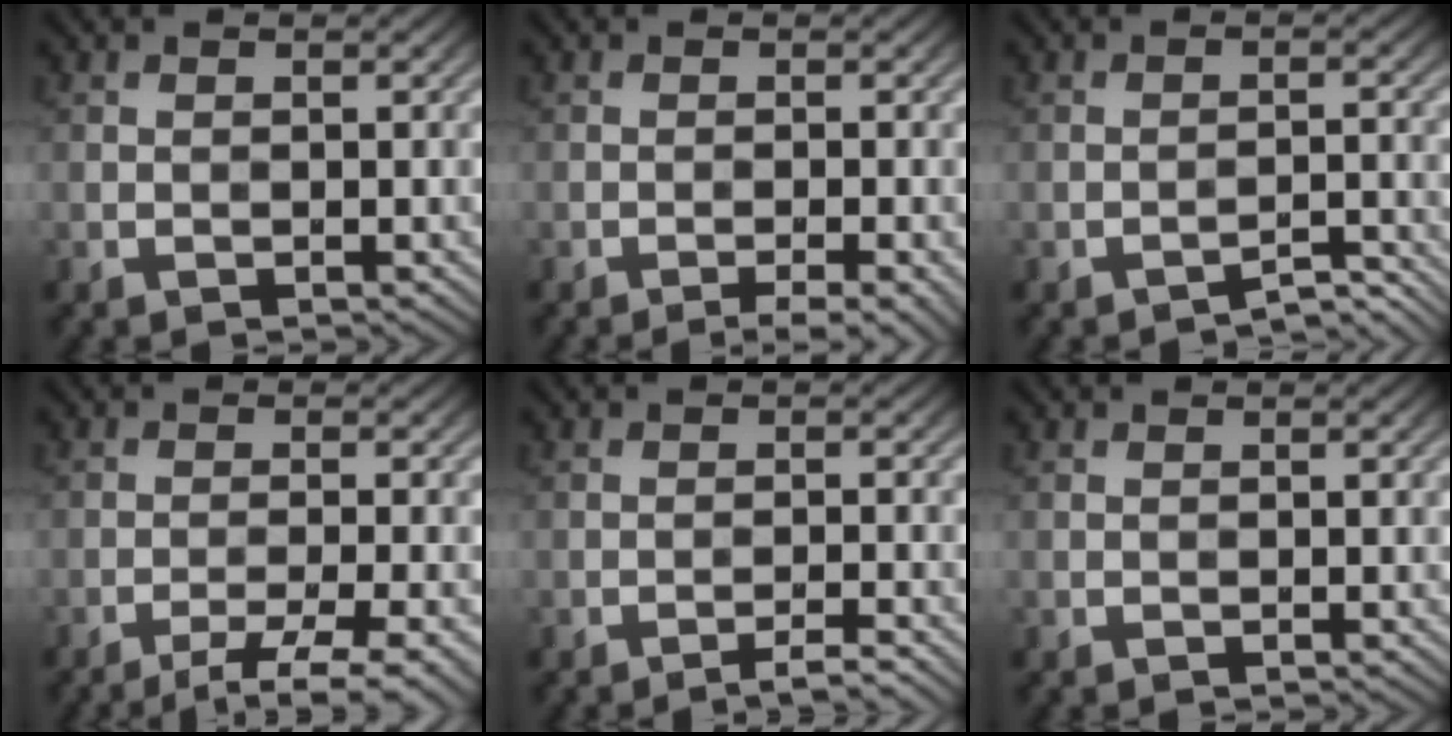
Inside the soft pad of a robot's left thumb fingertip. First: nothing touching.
{"total": 2.8, "force": [-1.8, 0.4, 2.2], "torque": [-0.028, 0.007, -0.029]}
{"total": 2.9, "force": [-2.7, 0.2, 0.8], "torque": [-0.002, 0.014, -0.041]}
{"total": 5.1, "force": [-3.2, 0.8, 3.9], "torque": [-0.063, 0.002, -0.054]}
{"total": 2.2, "force": [-1.7, 0.1, 1.3], "torque": [-0.013, 0.010, -0.034]}
{"total": 0.0}